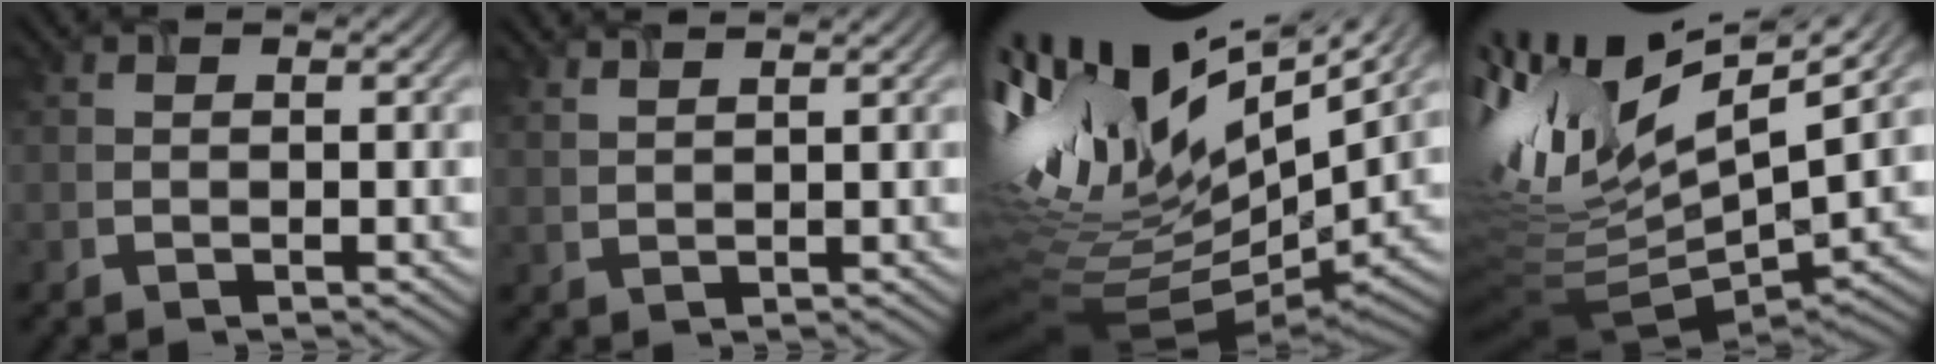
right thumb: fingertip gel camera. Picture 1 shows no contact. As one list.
[{"total": 2.4, "force": [2.3, -0.2, 0.3], "torque": [-0.012, 0.004, 0.048]}, {"total": 16.2, "force": [6.8, 6.4, 13.2], "torque": [-0.265, 0.023, 0.155]}, {"total": 15.4, "force": [4.7, 5.9, 13.4], "torque": [-0.323, 0.005, 0.105]}]